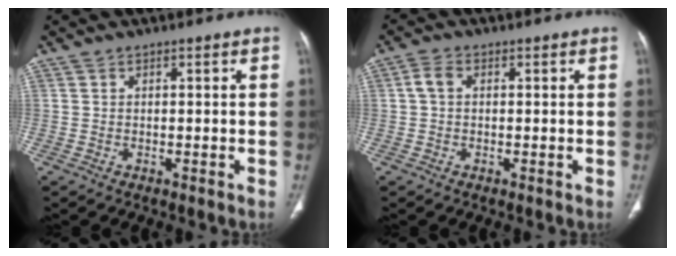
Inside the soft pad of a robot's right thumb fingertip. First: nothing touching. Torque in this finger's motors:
{"motor_torque": [-0.09, 0.09, 0.05, 0.00, 0.00]}